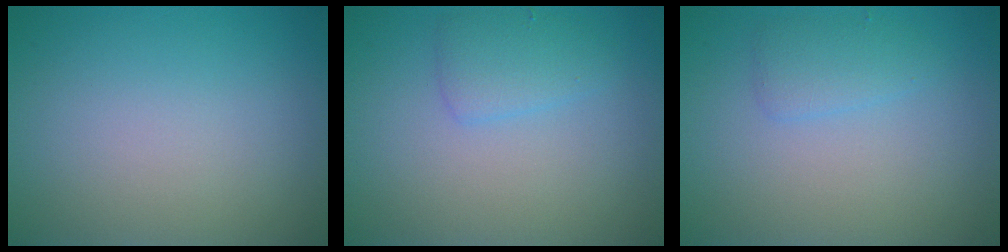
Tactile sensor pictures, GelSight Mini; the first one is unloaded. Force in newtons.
{"total": 2.1, "press": 2.1, "slide": 0.1}
{"total": 1.7, "press": 1.7, "slide": 0.1}